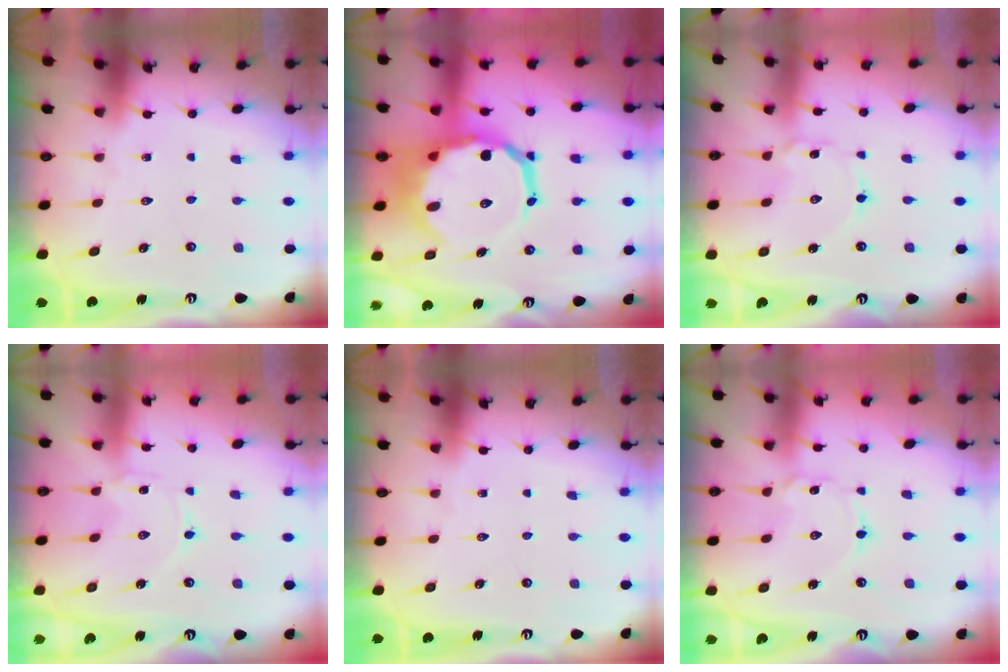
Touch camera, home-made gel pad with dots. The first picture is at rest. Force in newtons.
{"total": 14.4, "press": 13.9, "slide": 3.4}
{"total": 1.8, "press": 1.8, "slide": 0.1}
{"total": 0.7, "press": 0.7, "slide": 0.0}
{"total": 0.0}
{"total": 2.3, "press": 2.3, "slide": 0.2}